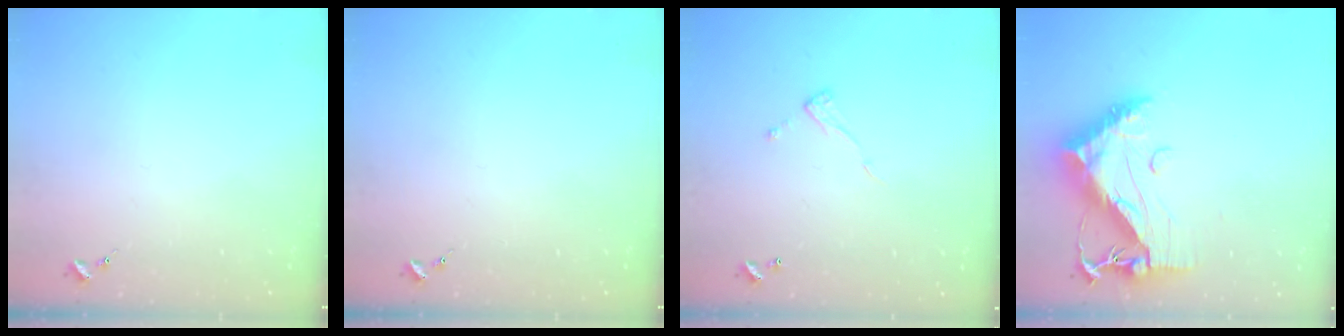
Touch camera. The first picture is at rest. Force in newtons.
{"total": 0.0}
{"total": 7.0, "press": 7.0, "slide": 0.4}
{"total": 19.1, "press": 19.0, "slide": 1.6}